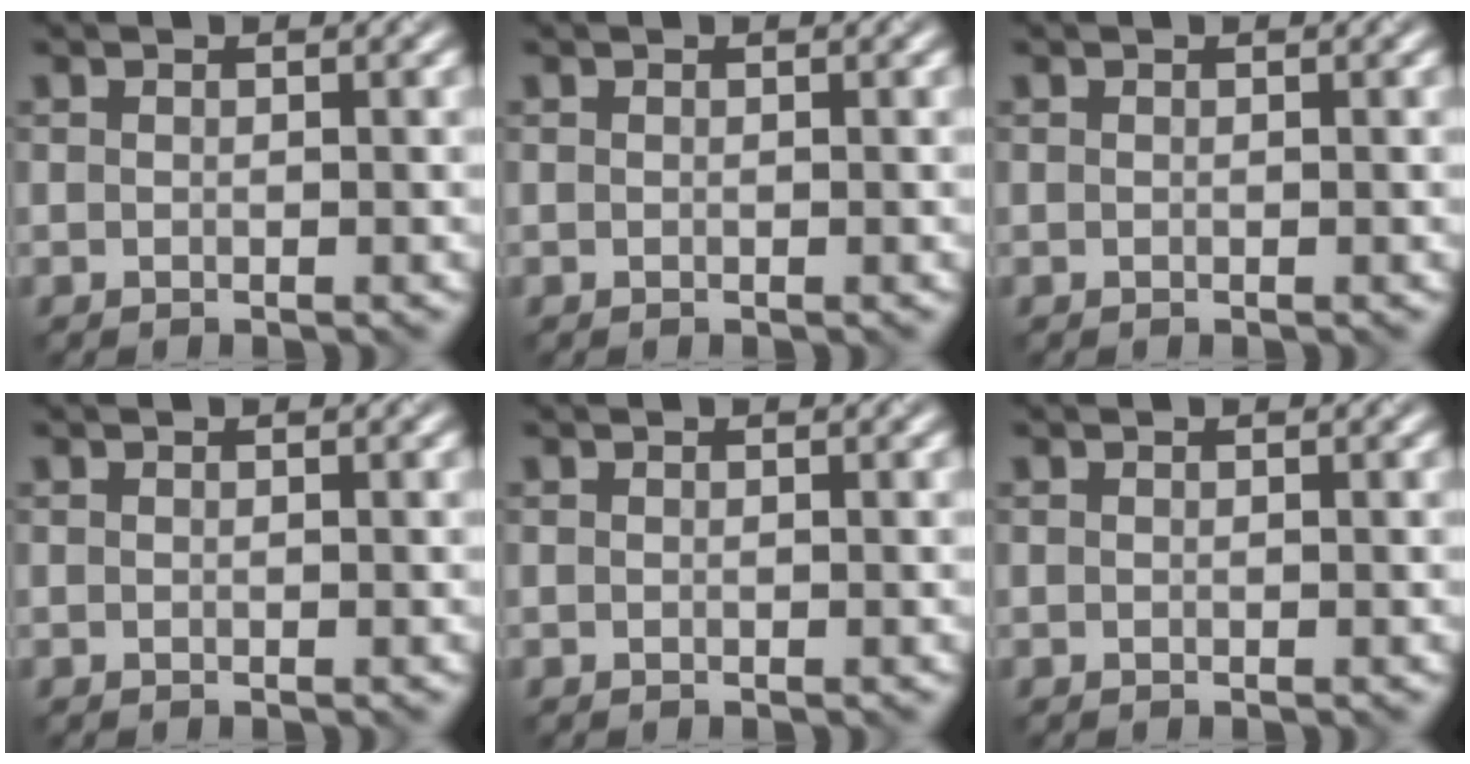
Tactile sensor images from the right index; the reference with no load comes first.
{"total": 0.0}
{"total": 0.0}
{"total": 0.0}
{"total": 0.0}
{"total": 0.0}